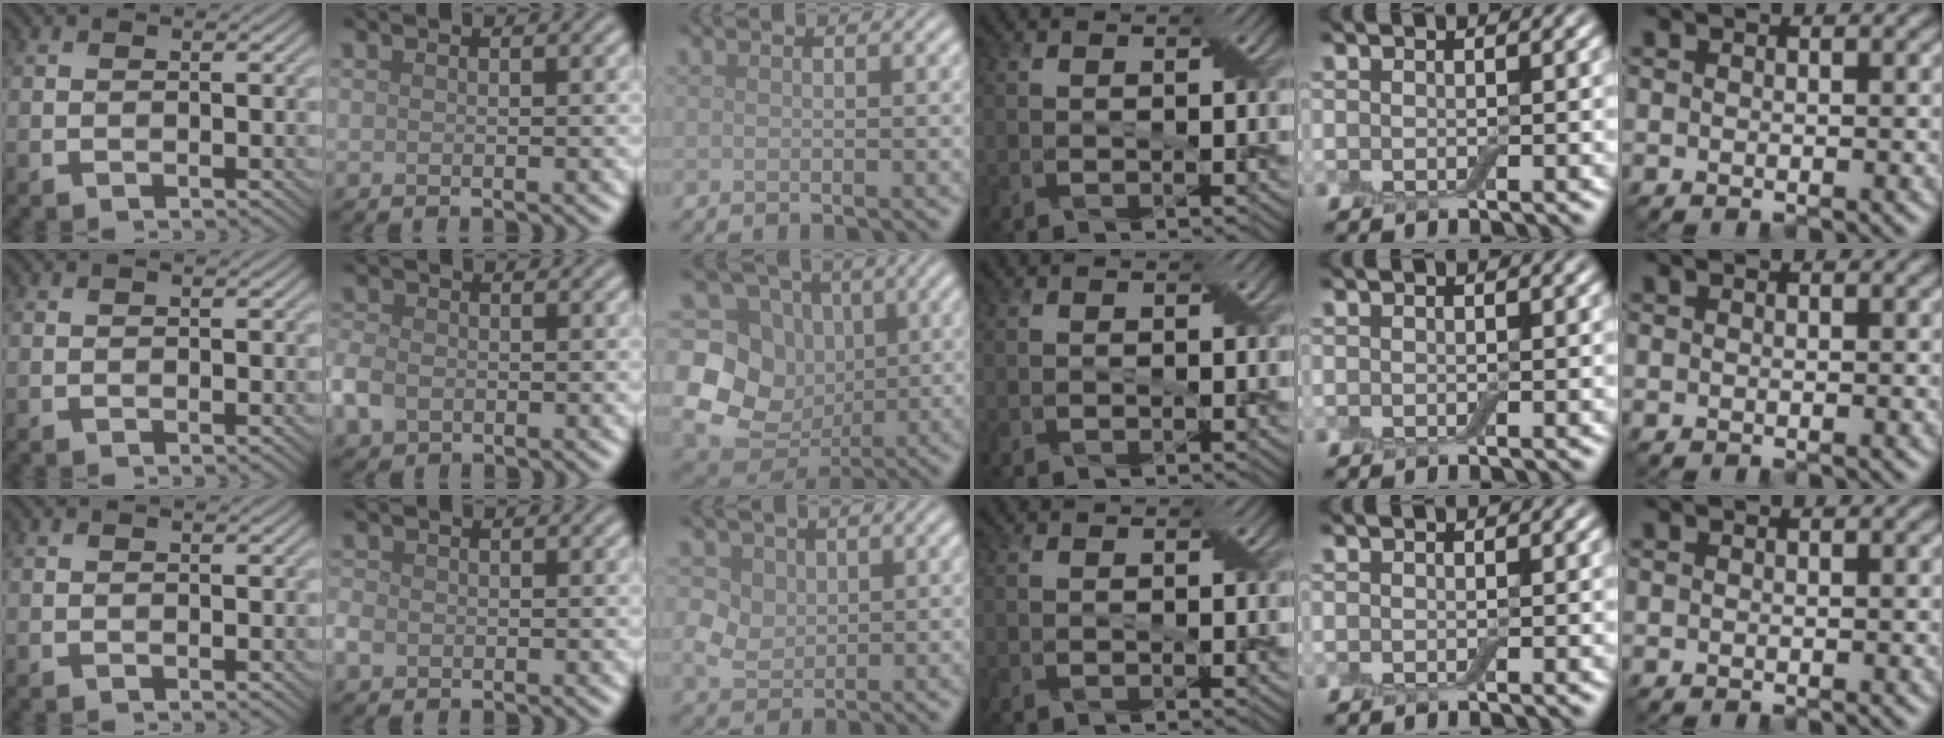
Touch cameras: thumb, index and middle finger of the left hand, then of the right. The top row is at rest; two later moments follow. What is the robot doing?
{"motion": "press", "object": "electronic device side button"}